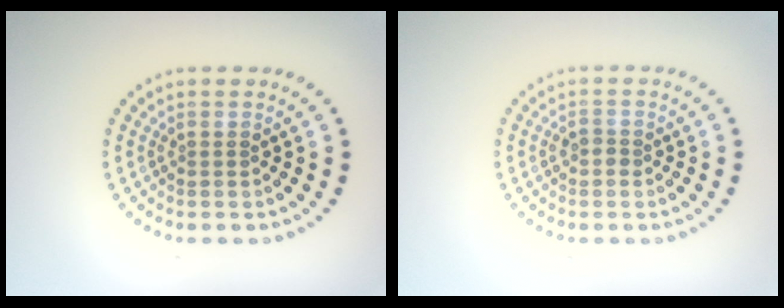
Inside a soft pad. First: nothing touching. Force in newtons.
{"total": 0.9, "press": 0.9, "slide": 0.2}